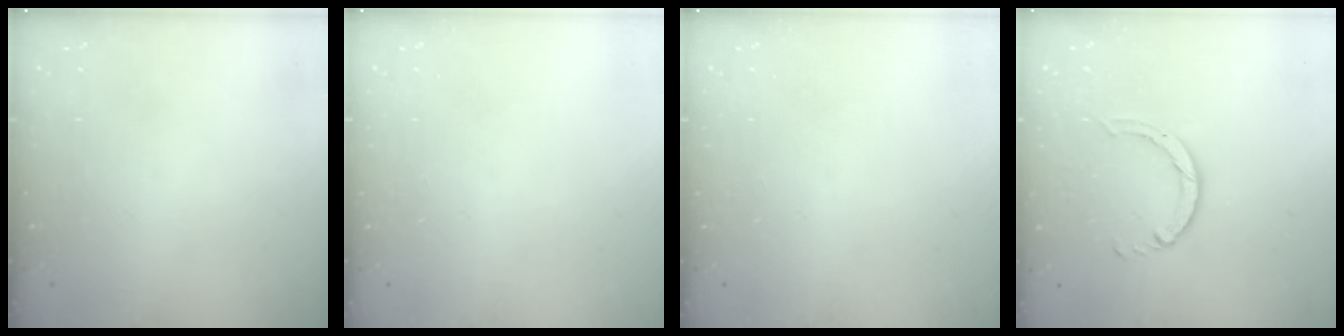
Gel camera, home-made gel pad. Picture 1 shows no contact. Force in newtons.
{"total": 0.0}
{"total": 0.0}
{"total": 4.7, "press": 4.7, "slide": 0.4}